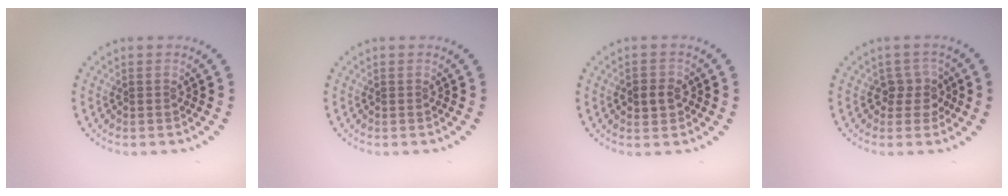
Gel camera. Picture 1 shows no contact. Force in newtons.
{"total": 0.0}
{"total": 2.2, "press": 2.1, "slide": 0.3}
{"total": 2.0, "press": 1.7, "slide": 1.1}